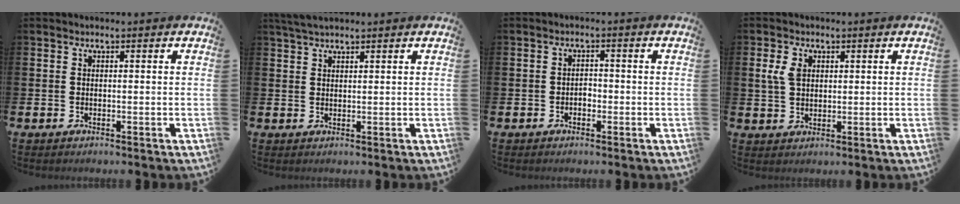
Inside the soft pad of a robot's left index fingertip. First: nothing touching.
{"total": 3.0, "force": [2.5, 0.8, 1.3], "torque": [-0.029, 0.001, 0.047]}
{"total": 1.4, "force": [-0.6, 1.0, 0.7], "torque": [-0.014, 0.003, -0.014]}
{"total": 3.4, "force": [1.6, 2.2, 2.0], "torque": [-0.031, 0.007, 0.024]}